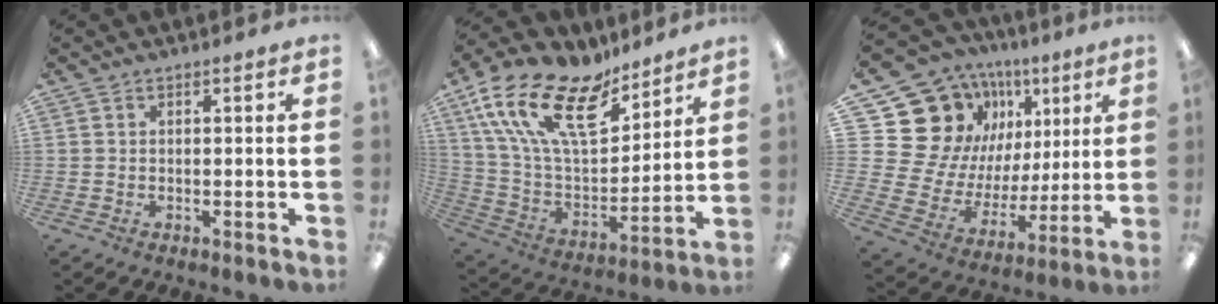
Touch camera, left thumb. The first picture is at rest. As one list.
[{"total": 22.6, "force": [13.5, 10.6, 14.7], "torque": [-0.293, -0.076, 0.242]}, {"total": 20.4, "force": [9.4, 16.5, 7.6], "torque": [-0.151, -0.067, 0.206]}]